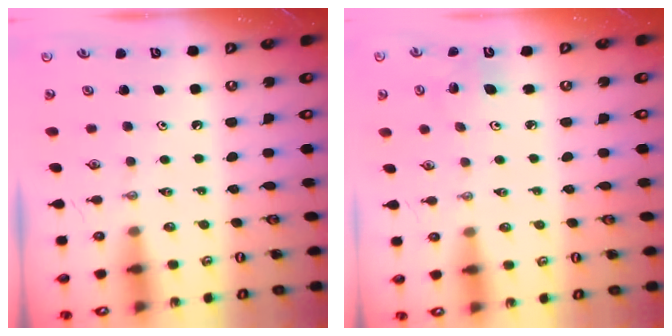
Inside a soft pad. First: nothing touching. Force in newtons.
{"total": 4.8, "press": 4.7, "slide": 1.2}